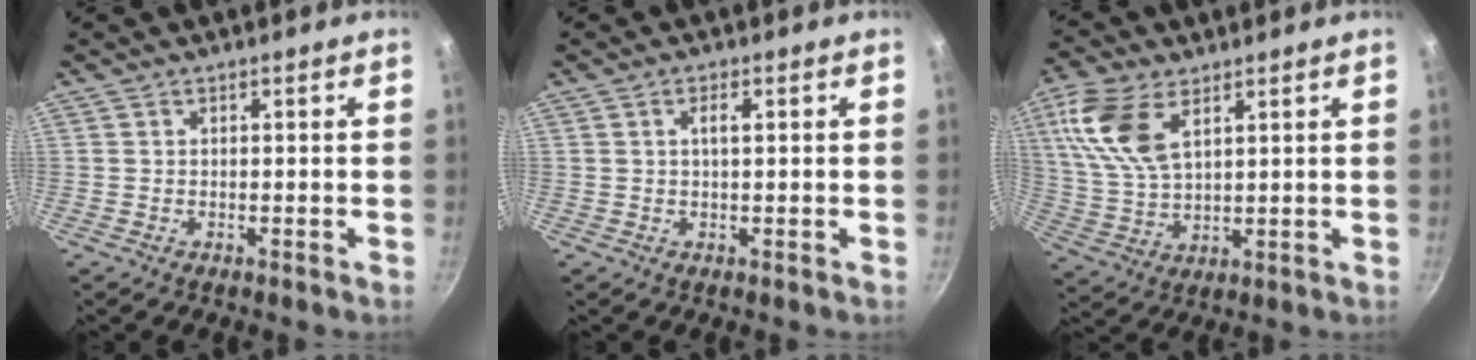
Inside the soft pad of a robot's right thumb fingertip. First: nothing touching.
{"total": 1.9, "force": [0.5, 0.5, 1.8], "torque": [-0.031, 0.003, 0.010]}
{"total": 12.7, "force": [5.4, 6.6, 9.4], "torque": [-0.188, -0.010, 0.112]}